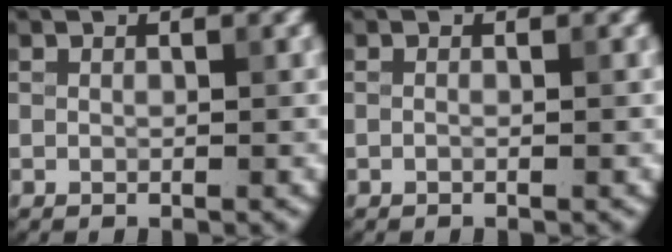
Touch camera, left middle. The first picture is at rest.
{"total": 0.6, "force": [0.0, 0.2, 0.6], "torque": [-0.005, -0.009, -0.007]}